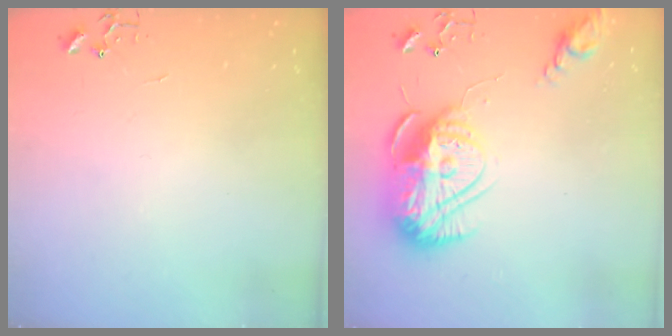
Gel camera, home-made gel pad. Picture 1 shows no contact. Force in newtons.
{"total": 18.7, "press": 18.6, "slide": 1.7}